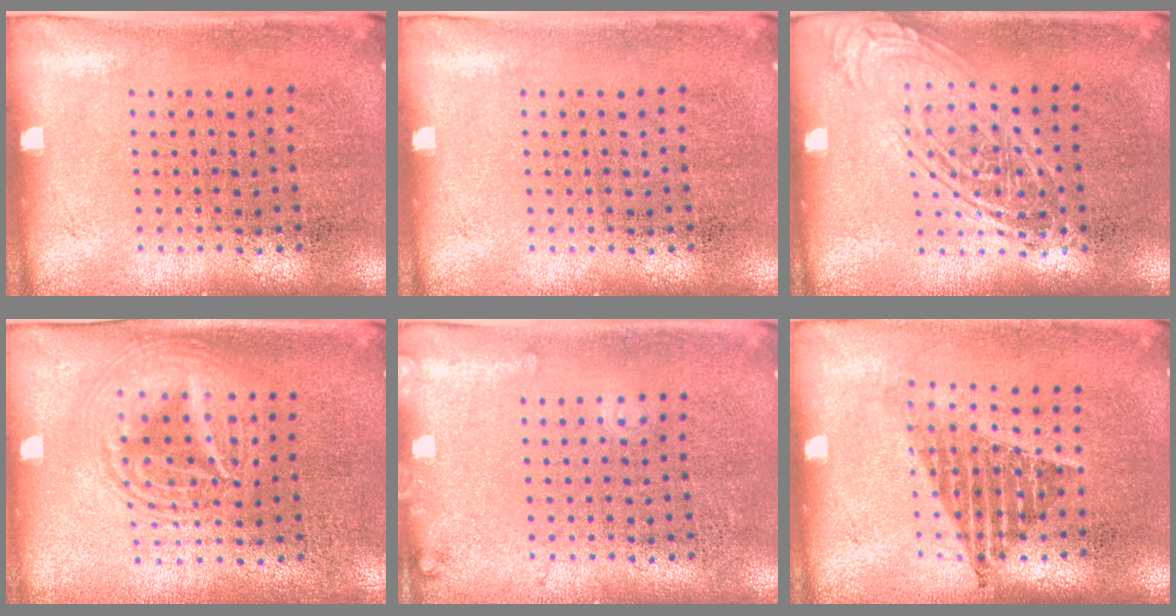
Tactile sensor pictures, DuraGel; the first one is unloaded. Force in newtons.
{"total": 0.0}
{"total": 1.8, "press": 1.8, "slide": 0.1}
{"total": 2.6, "press": 2.6, "slide": 0.3}
{"total": 1.0, "press": 1.0, "slide": 0.1}
{"total": 1.2, "press": 1.0, "slide": 0.8}